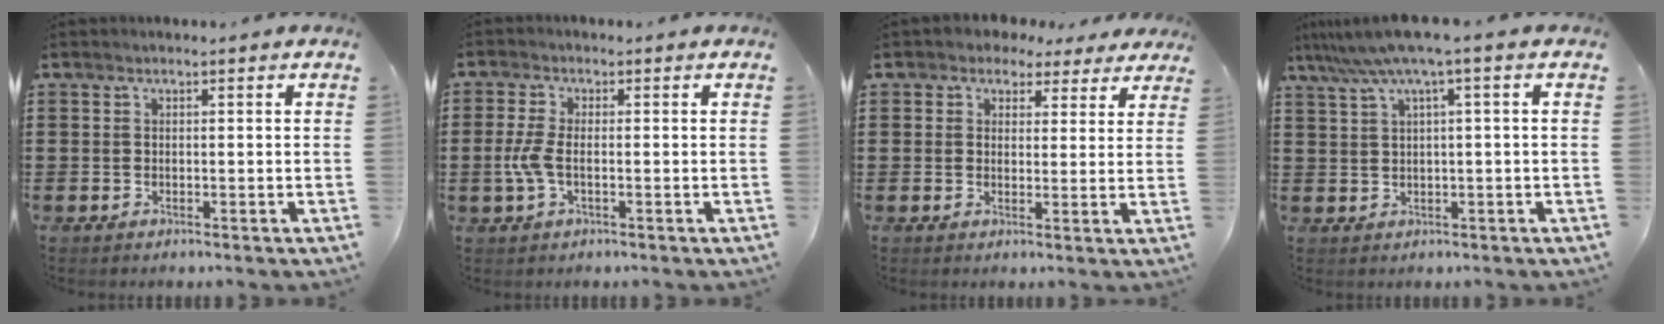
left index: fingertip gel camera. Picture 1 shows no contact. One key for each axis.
{"total": 5.9, "fx": -0.6, "fy": 2.8, "fz": 5.1, "tx": -0.126, "ty": -0.005, "tz": -0.017}
{"total": 3.1, "fx": 2.4, "fy": 1.8, "fz": 0.7, "tx": -0.028, "ty": 0.001, "tz": 0.043}
{"total": 5.0, "fx": 1.7, "fy": -0.5, "fz": 4.6, "tx": -0.093, "ty": -0.014, "tz": 0.027}